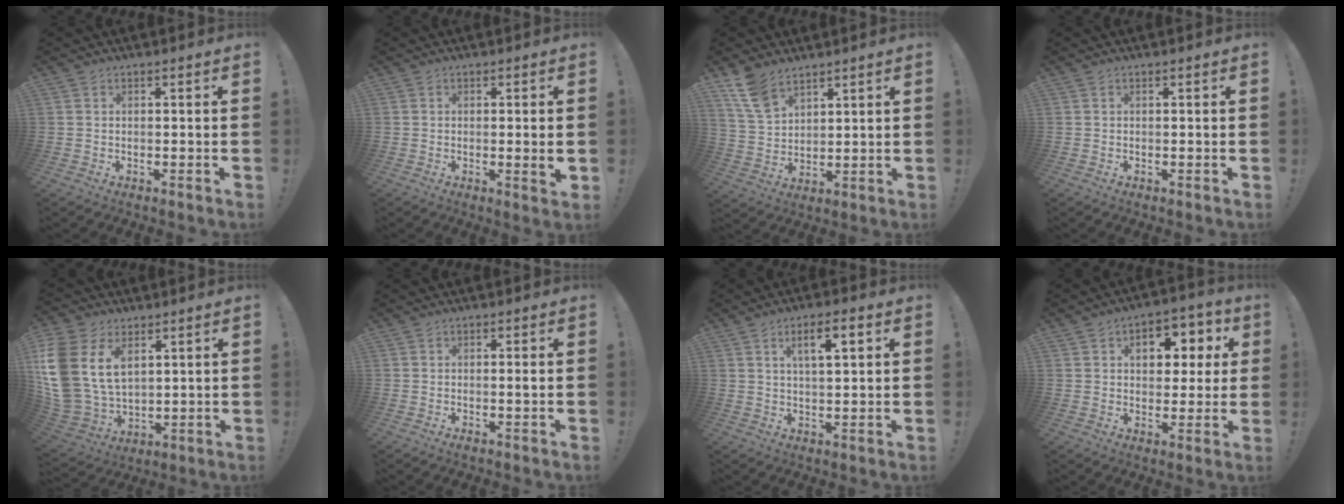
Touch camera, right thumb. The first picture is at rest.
{"total": 3.5, "force": [0.2, 0.1, 3.5], "torque": [-0.048, -0.008, 0.003]}
{"total": 9.8, "force": [7.1, 5.0, 4.6], "torque": [-0.094, -0.029, 0.141]}
{"total": 0.0}
{"total": 19.1, "force": [6.6, 13.5, 11.7], "torque": [-0.251, -0.033, 0.126]}
{"total": 1.2, "force": [0.1, -0.2, 1.2], "torque": [-0.022, -0.002, -0.001]}
{"total": 7.0, "force": [2.8, 2.1, 6.1], "torque": [-0.097, -0.003, 0.041]}
{"total": 9.5, "force": [3.1, 6.5, 6.1], "torque": [-0.079, -0.010, 0.052]}